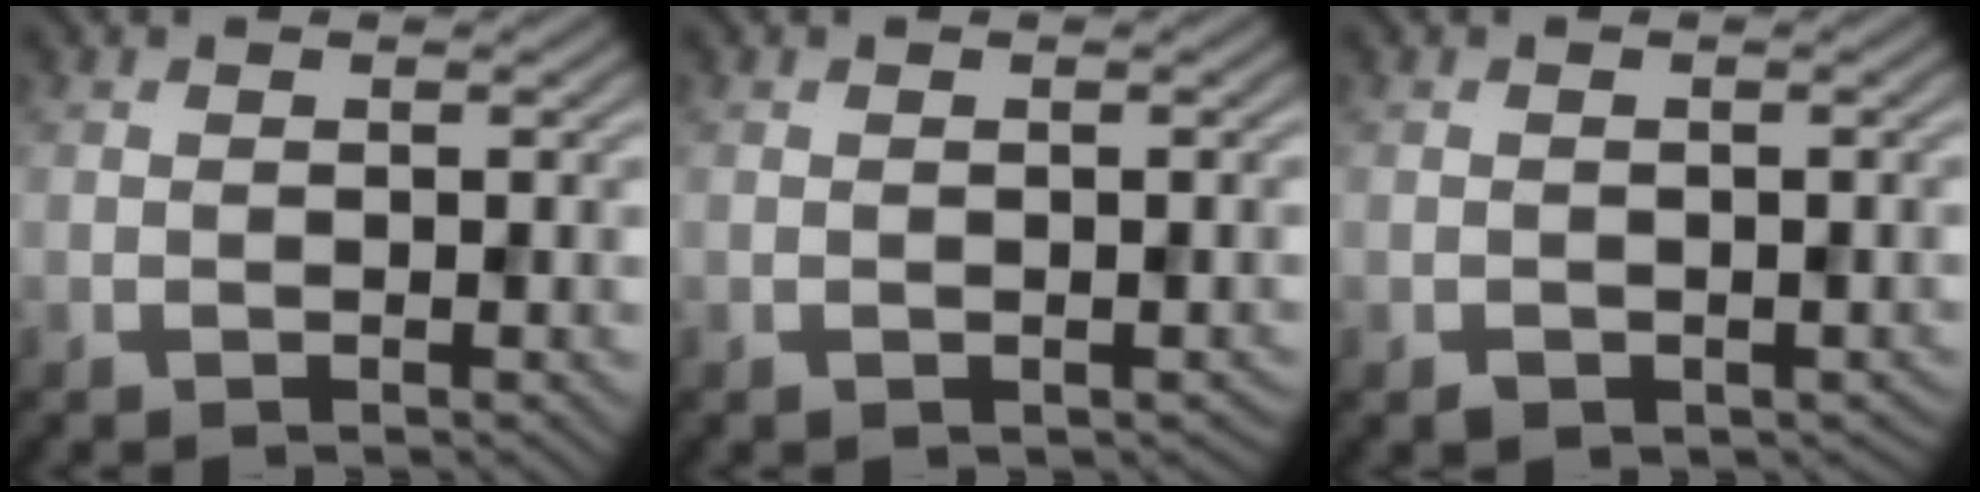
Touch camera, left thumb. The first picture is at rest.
{"total": 0.6, "force": [-0.2, 0.5, 0.3], "torque": [-0.005, -0.008, -0.001]}
{"total": 1.4, "force": [-0.7, 1.1, 0.5], "torque": [-0.009, -0.012, -0.011]}